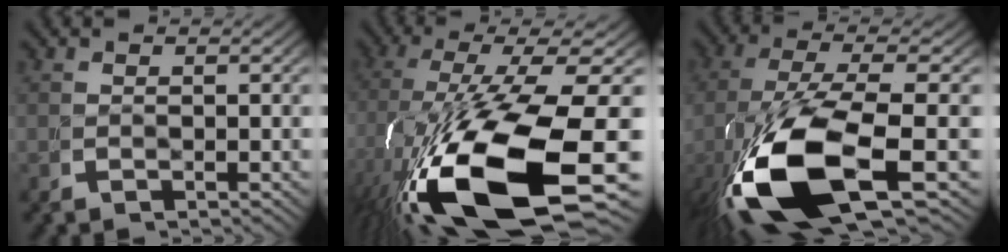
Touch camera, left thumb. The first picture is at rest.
{"total": 18.2, "force": [-3.6, 8.5, 15.7], "torque": [-0.332, -0.061, -0.004]}
{"total": 13.3, "force": [-2.1, 5.9, 11.8], "torque": [-0.266, -0.029, -0.009]}